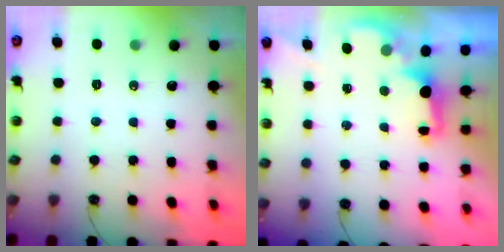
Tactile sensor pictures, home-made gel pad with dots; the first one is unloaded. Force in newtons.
{"total": 2.0, "press": 1.9, "slide": 0.7}